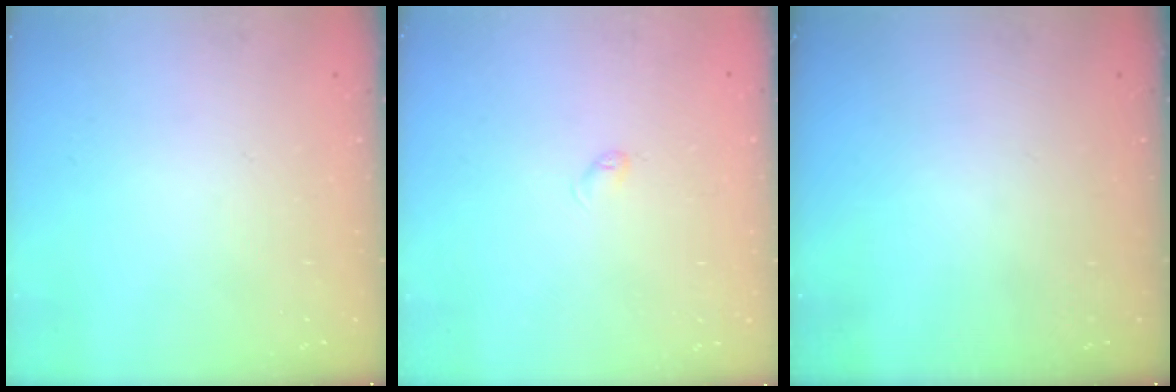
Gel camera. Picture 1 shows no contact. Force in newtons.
{"total": 2.7, "press": 2.6, "slide": 0.4}
{"total": 0.0}